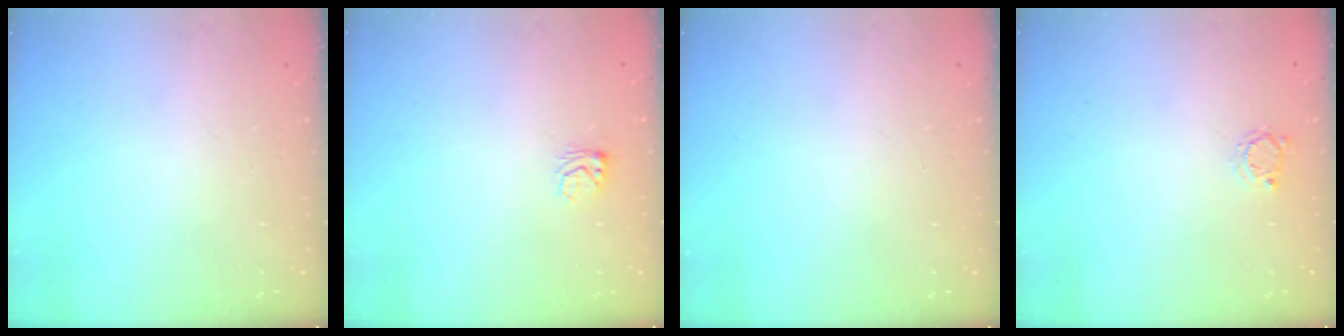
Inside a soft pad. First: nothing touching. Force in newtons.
{"total": 3.9, "press": 3.9, "slide": 0.2}
{"total": 0.0}
{"total": 2.8, "press": 2.7, "slide": 0.4}